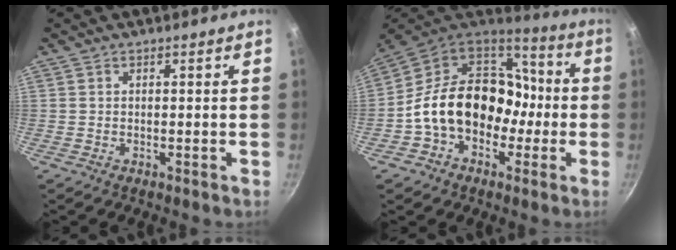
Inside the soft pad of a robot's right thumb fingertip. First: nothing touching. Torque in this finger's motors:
{"motor_torque": [2.54, 2.43, 1.64, -1.14, 0.27]}